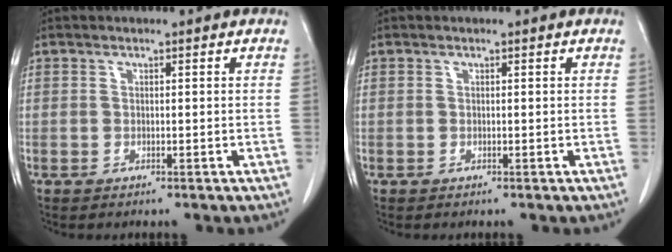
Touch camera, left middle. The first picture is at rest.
{"total": 0.0}